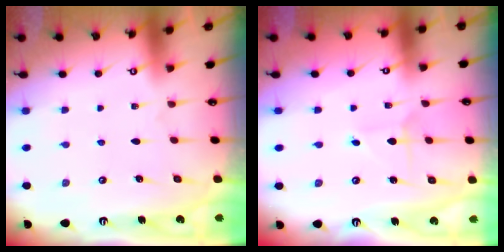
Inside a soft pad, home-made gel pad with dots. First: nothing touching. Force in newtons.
{"total": 2.9, "press": 2.9, "slide": 0.3}